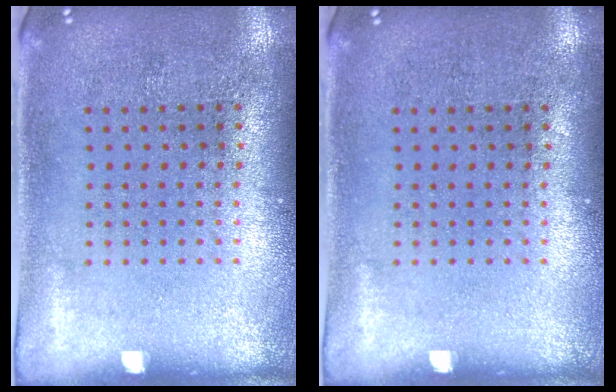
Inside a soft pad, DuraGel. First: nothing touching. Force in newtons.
{"total": 0.0}